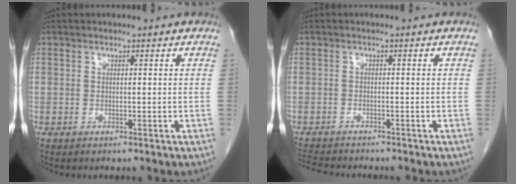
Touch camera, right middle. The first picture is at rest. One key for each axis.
{"total": 5.5, "fx": -5.2, "fy": 0.7, "fz": 1.6, "tx": -0.026, "ty": -0.011, "tz": -0.084}